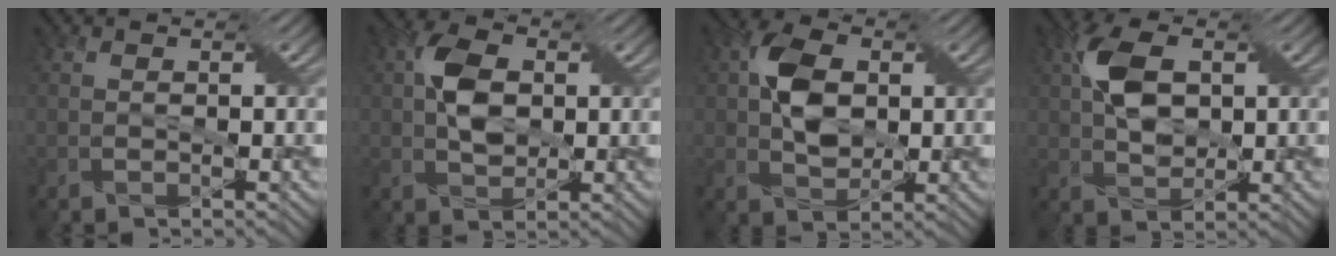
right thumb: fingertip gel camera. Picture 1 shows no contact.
{"total": 5.6, "force": [0.7, 3.7, 4.2], "torque": [-0.084, 0.008, 0.007]}
{"total": 6.7, "force": [1.0, 4.5, 4.8], "torque": [-0.095, 0.009, 0.015]}
{"total": 7.0, "force": [1.6, 4.1, 5.4], "torque": [-0.116, 0.012, 0.028]}